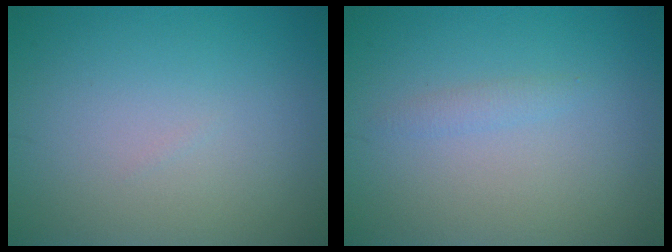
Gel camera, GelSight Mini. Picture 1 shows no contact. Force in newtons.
{"total": 0.9, "press": 0.9, "slide": 0.1}